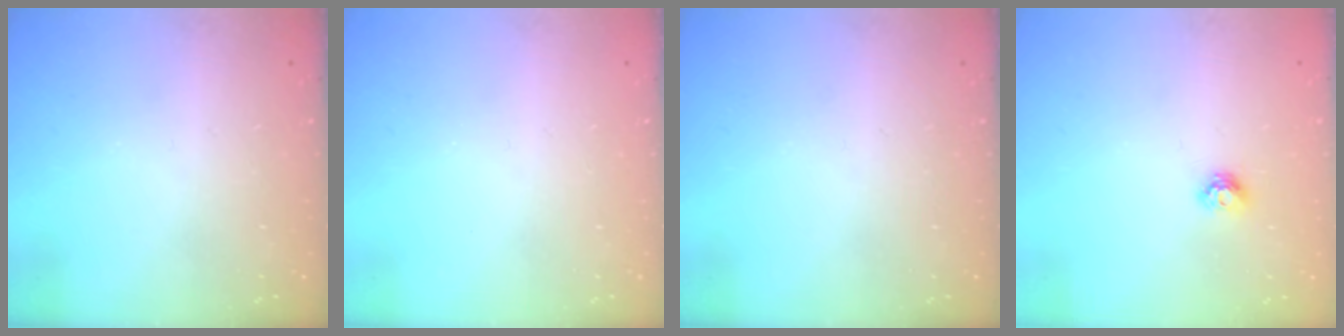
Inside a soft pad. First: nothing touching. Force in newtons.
{"total": 0.0}
{"total": 0.0}
{"total": 5.6, "press": 5.5, "slide": 0.7}